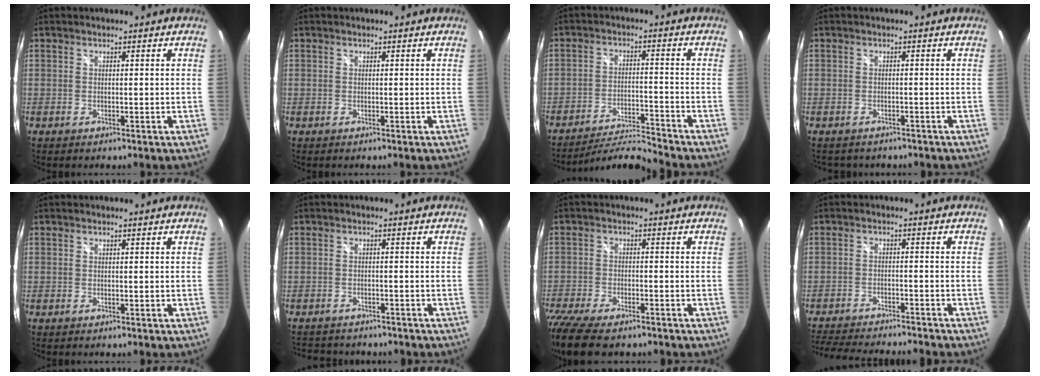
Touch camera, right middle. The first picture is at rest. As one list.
[{"total": 0.0}, {"total": 7.8, "force": [-7.6, -1.5, 0.8], "torque": [-0.039, 0.005, -0.137]}, {"total": 3.4, "force": [-2.8, 1.6, 1.0], "torque": [-0.023, -0.013, -0.036]}, {"total": 0.0}, {"total": 8.0, "force": [-6.9, 3.1, 2.5], "torque": [-0.059, -0.012, -0.099]}, {"total": 13.6, "force": [-10.8, 4.2, 7.0], "torque": [-0.174, -0.052, -0.187]}, {"total": 15.0, "force": [-13.5, 2.2, 6.1], "torque": [-0.134, -0.020, -0.207]}]